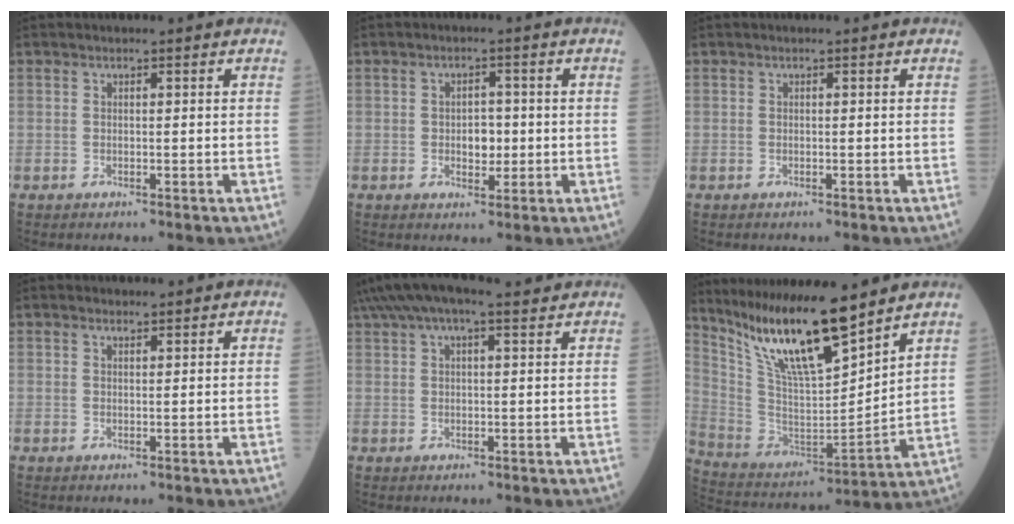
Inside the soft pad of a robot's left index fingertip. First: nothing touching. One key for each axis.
{"total": 3.2, "fx": -0.3, "fy": 2.0, "fz": 2.5, "tx": -0.035, "ty": 0.004, "tz": -0.001}
{"total": 0.0}
{"total": 1.1, "fx": 1.0, "fy": 0.4, "fz": 0.3, "tx": -0.013, "ty": 0.006, "tz": 0.018}
{"total": 9.6, "fx": 7.5, "fy": 2.1, "fz": 5.5, "tx": -0.103, "ty": 0.050, "tz": 0.118}
{"total": 17.0, "fx": 13.2, "fy": 1.9, "fz": 10.6, "tx": -0.200, "ty": -0.008, "tz": 0.255}